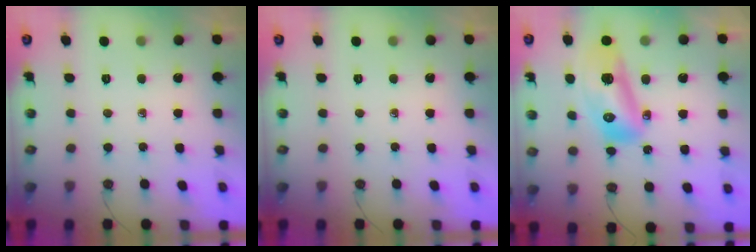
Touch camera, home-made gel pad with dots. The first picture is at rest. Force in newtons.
{"total": 0.0}
{"total": 15.2, "press": 15.1, "slide": 1.8}